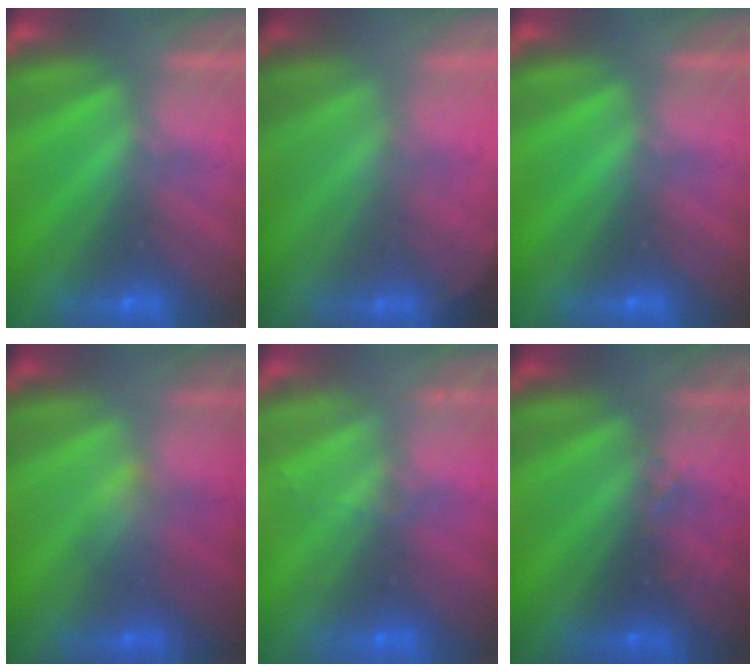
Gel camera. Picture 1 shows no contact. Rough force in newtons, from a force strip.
{"total": 1.9}
{"total": 0.0}
{"total": 2.7}
{"total": 2.0}
{"total": 2.9}